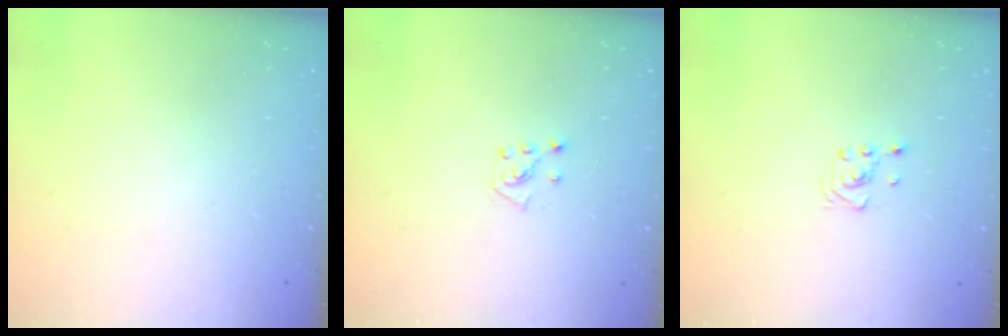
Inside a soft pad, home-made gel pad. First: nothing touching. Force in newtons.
{"total": 5.2, "press": 5.2, "slide": 0.5}
{"total": 2.6, "press": 2.4, "slide": 1.0}